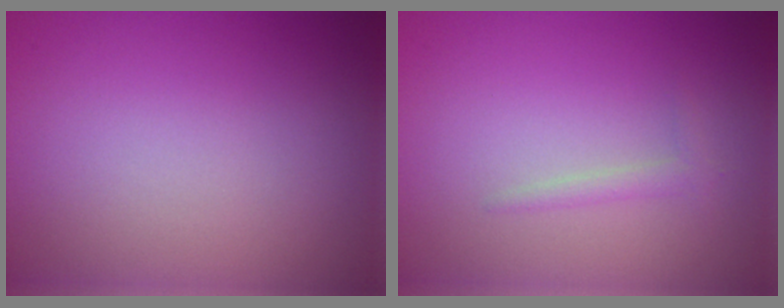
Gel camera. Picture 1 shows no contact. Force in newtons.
{"total": 1.0, "press": 1.0, "slide": 0.1}